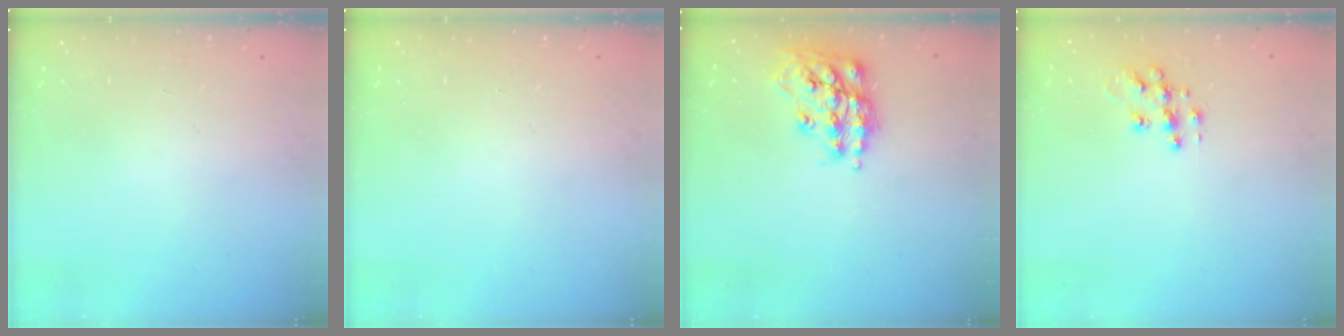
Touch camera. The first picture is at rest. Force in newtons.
{"total": 0.0}
{"total": 14.8, "press": 14.7, "slide": 1.5}
{"total": 10.2, "press": 10.2, "slide": 0.7}